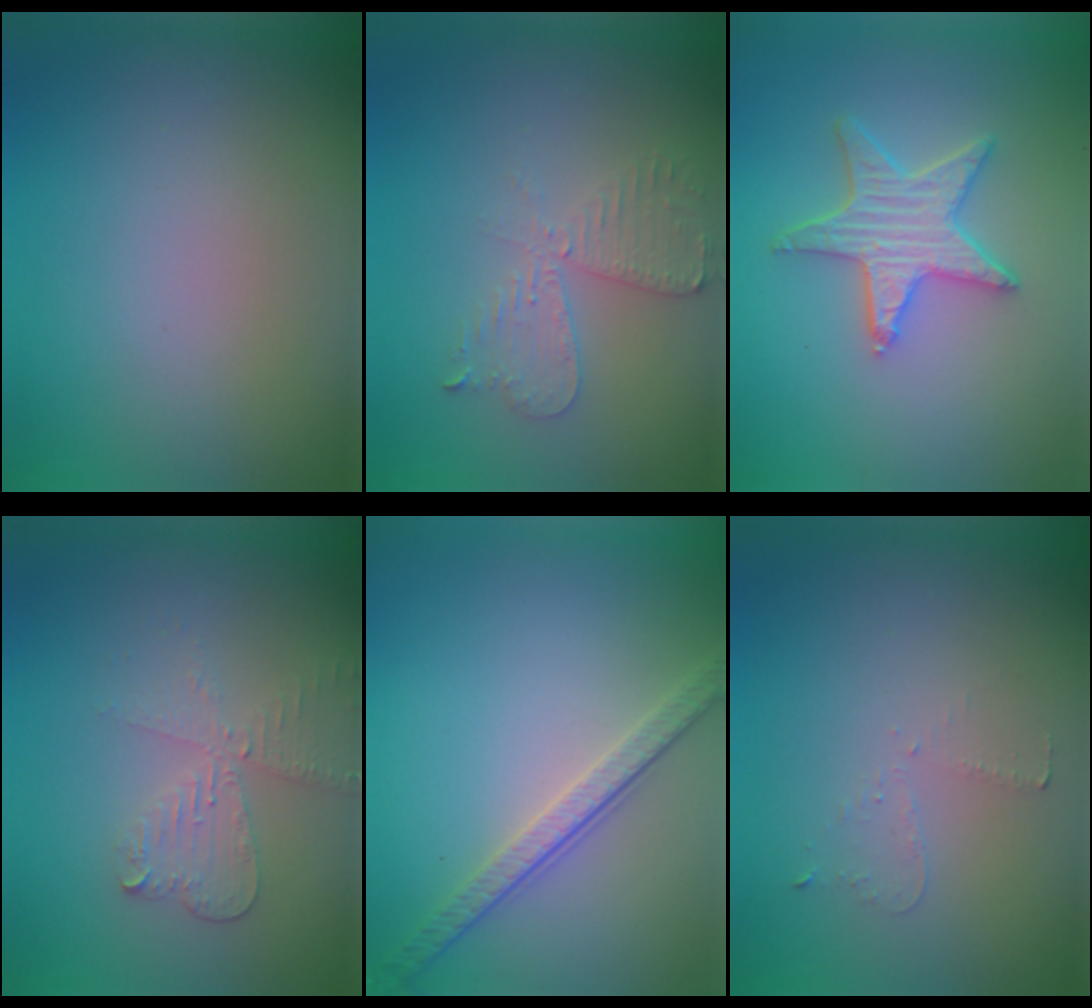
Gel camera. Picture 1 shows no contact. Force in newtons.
{"total": 3.5, "press": 3.5, "slide": 0.5}
{"total": 4.1, "press": 3.7, "slide": 1.9}
{"total": 3.3, "press": 2.8, "slide": 1.6}
{"total": 3.8, "press": 2.8, "slide": 2.6}
{"total": 0.7, "press": 0.6, "slide": 0.4}